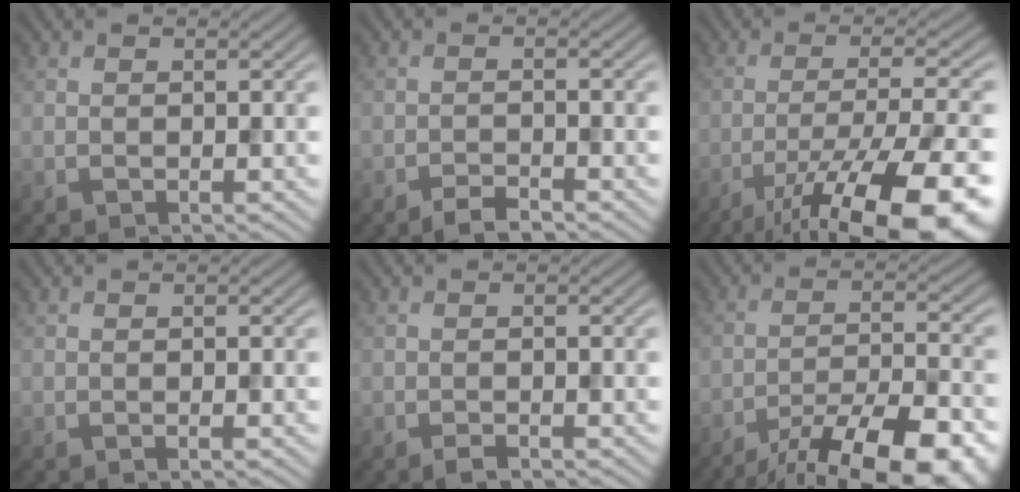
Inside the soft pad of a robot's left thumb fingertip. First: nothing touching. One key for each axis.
{"total": 2.2, "fx": -1.9, "fy": 0.4, "fz": 1.1, "tx": -0.017, "ty": 0.003, "tz": -0.037}
{"total": 17.6, "fx": -11.0, "fy": 4.6, "fz": 12.9, "tx": -0.184, "ty": -0.029, "tz": -0.162}
{"total": 0.7, "fx": -0.3, "fy": 0.0, "fz": 0.6, "tx": -0.009, "ty": -0.002, "tz": -0.007}
{"total": 1.1, "fx": -0.9, "fy": 0.2, "fz": 0.6, "tx": -0.011, "ty": -0.001, "tz": -0.017}
{"total": 17.9, "fx": -13.6, "fy": 5.0, "fz": 10.5, "tx": -0.138, "ty": -0.019, "tz": -0.191}